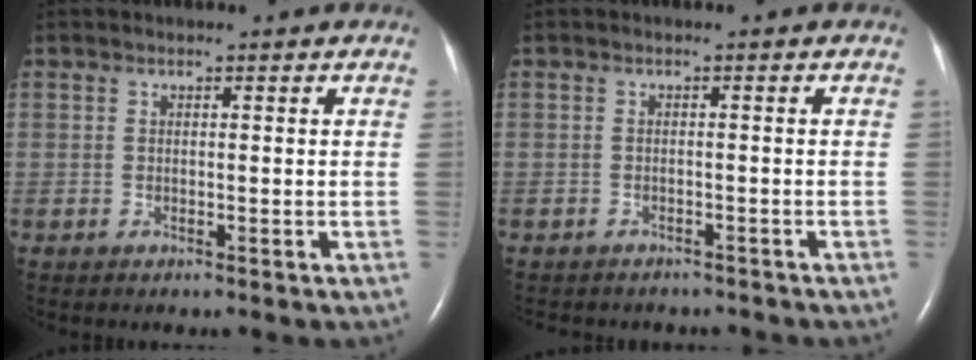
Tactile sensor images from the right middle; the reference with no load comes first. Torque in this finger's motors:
{"motor_torque": [0.17, -0.21, 0.01, 0.02]}